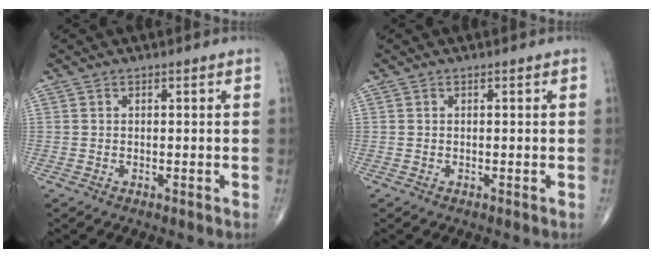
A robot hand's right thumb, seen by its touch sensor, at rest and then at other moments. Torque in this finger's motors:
{"motor_torque": [0.00, 0.00, 0.00, 0.00, 0.00]}